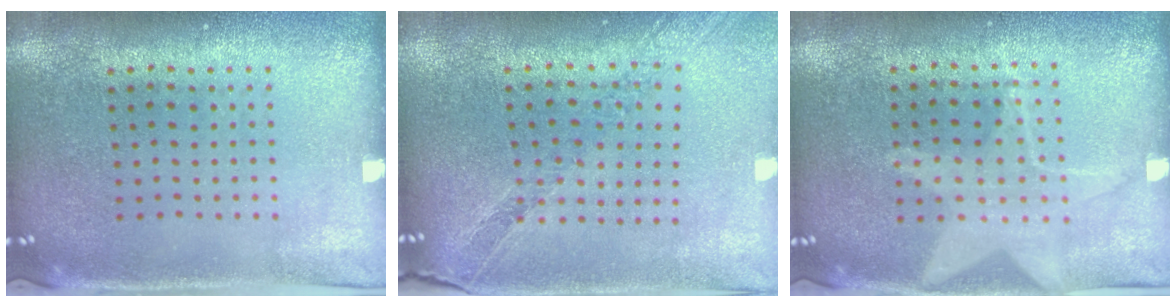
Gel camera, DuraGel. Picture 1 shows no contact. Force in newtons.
{"total": 1.2, "press": 1.2, "slide": 0.2}
{"total": 1.5, "press": 1.4, "slide": 0.5}